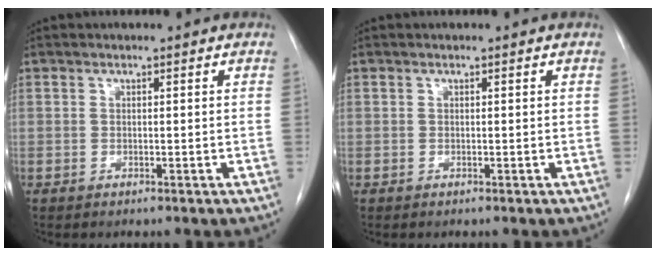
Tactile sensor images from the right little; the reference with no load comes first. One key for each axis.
{"total": 0.0}